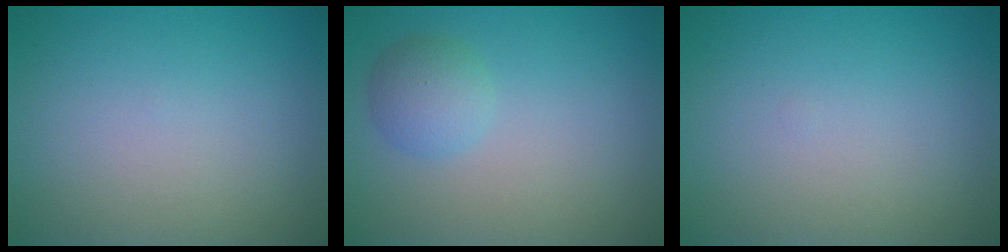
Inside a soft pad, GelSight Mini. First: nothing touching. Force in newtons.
{"total": 2.3, "press": 2.3, "slide": 0.1}
{"total": 0.0}